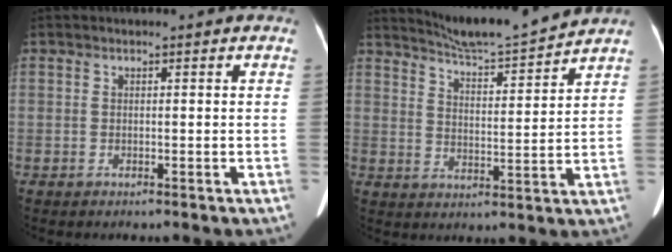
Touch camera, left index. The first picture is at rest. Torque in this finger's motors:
{"motor_torque": [0.11, -1.20, 0.02, 0.00]}